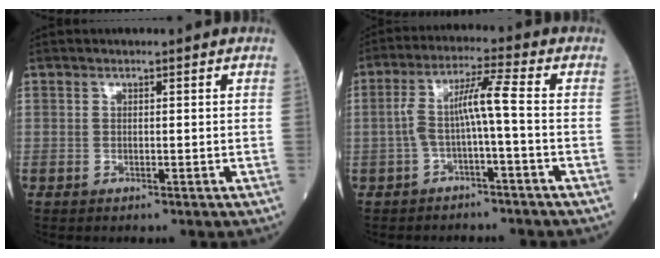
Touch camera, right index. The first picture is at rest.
{"total": 6.3, "force": [-1.3, -0.3, 6.2], "torque": [-0.124, 0.031, -0.020]}